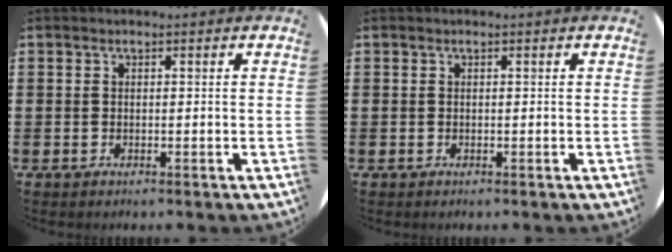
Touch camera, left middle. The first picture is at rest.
{"total": 0.0}